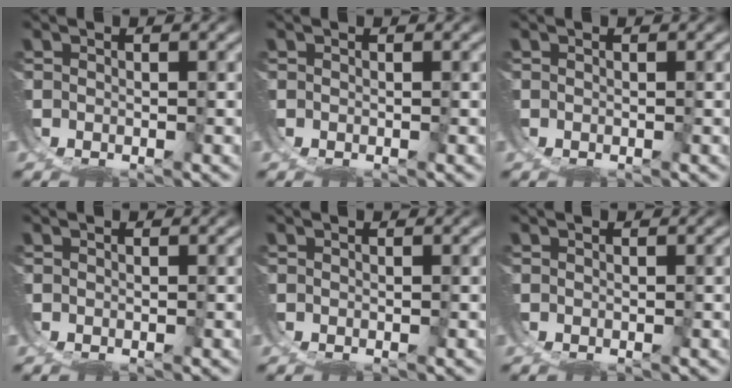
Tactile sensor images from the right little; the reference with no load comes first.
{"total": 0.0}
{"total": 0.0}
{"total": 0.0}
{"total": 0.0}
{"total": 0.0}